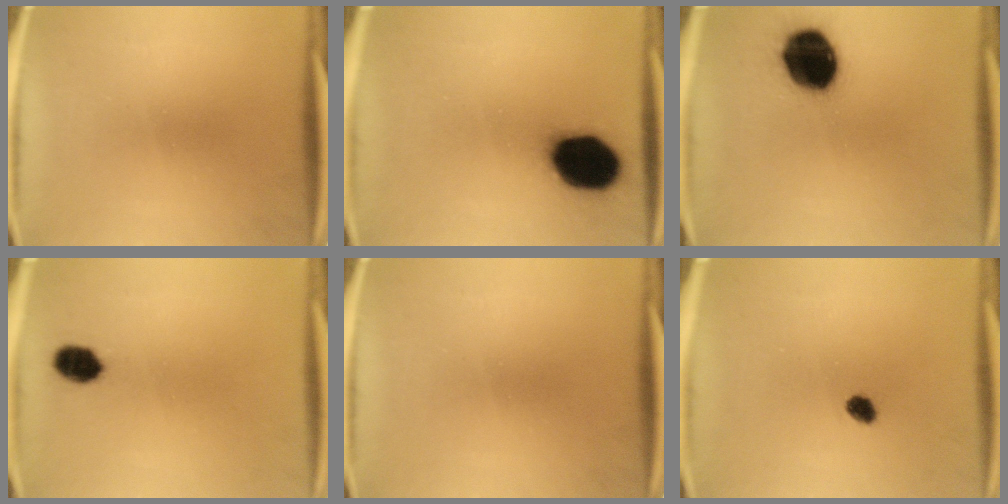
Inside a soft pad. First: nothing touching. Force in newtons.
{"total": 17.9}
{"total": 18.4}
{"total": 5.1}
{"total": 0.0}
{"total": 2.2}